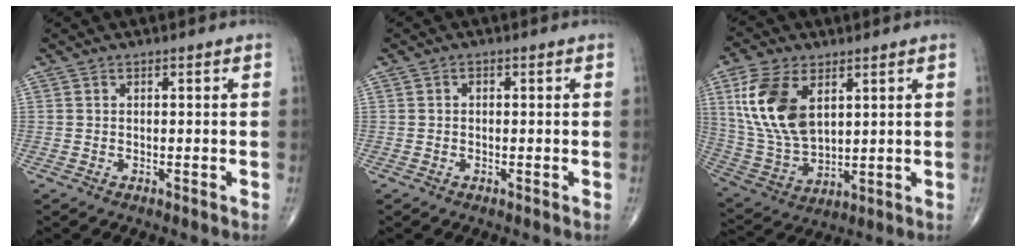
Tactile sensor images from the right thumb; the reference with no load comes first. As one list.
[{"total": 0.9, "force": [0.1, 0.7, 0.6], "torque": [-0.006, 0.003, -0.001]}, {"total": 15.6, "force": [5.3, 9.0, 11.6], "torque": [-0.227, -0.018, 0.115]}]